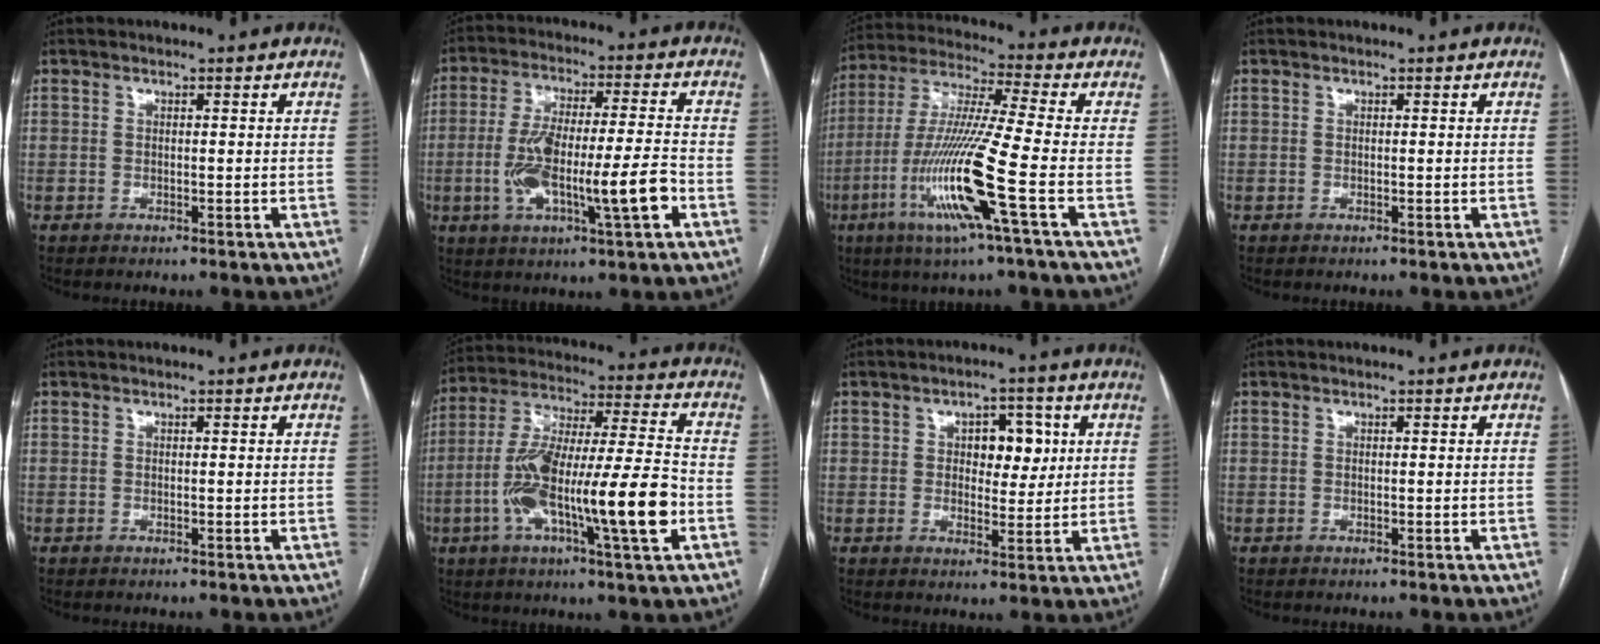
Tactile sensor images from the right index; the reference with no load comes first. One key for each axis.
{"total": 14.3, "fx": -3.8, "fy": 1.8, "fz": 13.6, "tx": -0.253, "ty": 0.009, "tz": -0.062}
{"total": 15.9, "fx": -5.5, "fy": -1.0, "fz": 14.9, "tx": -0.309, "ty": -0.019, "tz": -0.111}
{"total": 0.0}
{"total": 0.0}
{"total": 20.2, "fx": -5.4, "fy": 1.9, "fz": 19.3, "tx": -0.344, "ty": 0.002, "tz": -0.091}
{"total": 5.8, "fx": 1.5, "fy": 3.5, "fz": 4.4, "tx": -0.054, "ty": 0.012, "tz": 0.025}
{"total": 0.0}